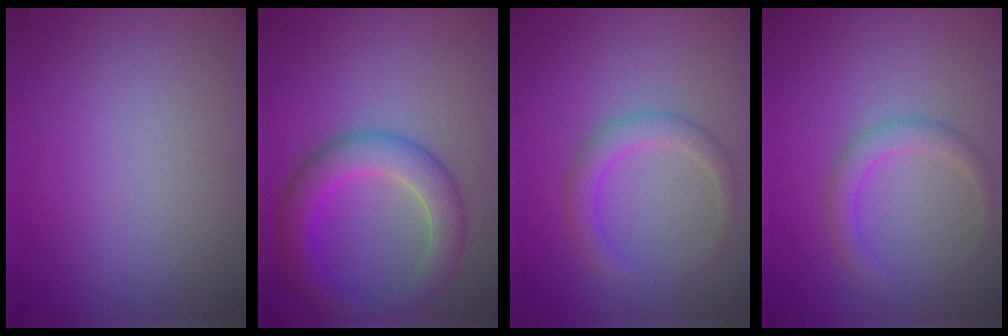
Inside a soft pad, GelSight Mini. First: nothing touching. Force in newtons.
{"total": 5.2, "press": 5.2, "slide": 0.4}
{"total": 2.5, "press": 2.5, "slide": 0.0}
{"total": 2.1, "press": 2.1, "slide": 0.1}